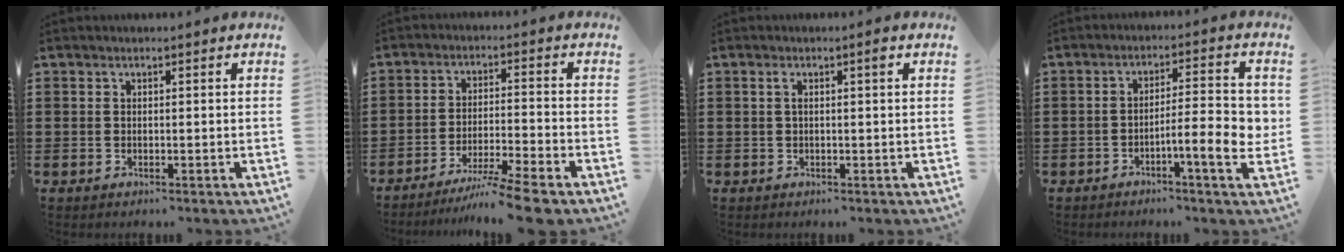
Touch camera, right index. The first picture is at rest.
{"total": 6.5, "force": [-5.6, -0.7, 3.3], "torque": [-0.066, -0.015, -0.111]}
{"total": 1.7, "force": [0.4, 0.1, 1.7], "torque": [-0.032, 0.001, 0.005]}
{"total": 7.5, "force": [-2.2, 1.2, 7.1], "torque": [-0.107, -0.007, -0.039]}